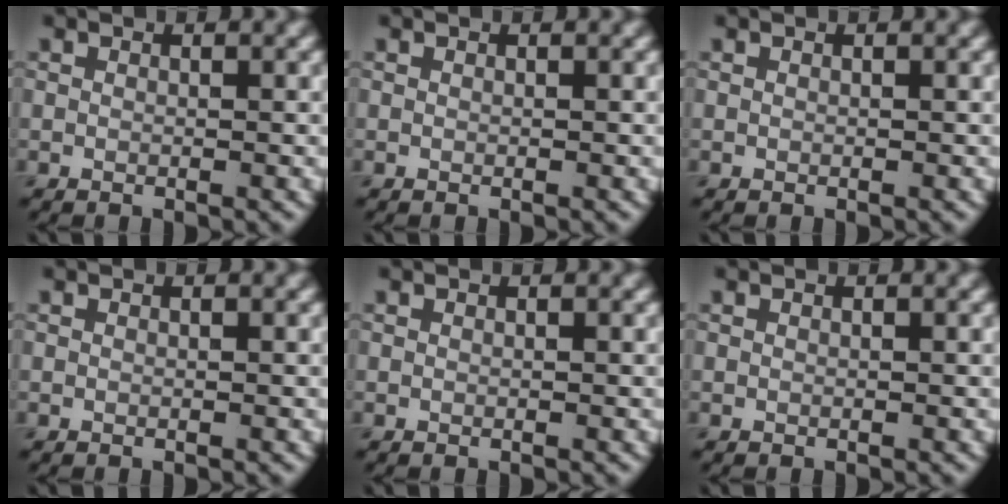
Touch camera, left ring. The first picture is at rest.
{"total": 0.0}
{"total": 0.0}
{"total": 0.0}
{"total": 0.0}
{"total": 0.0}